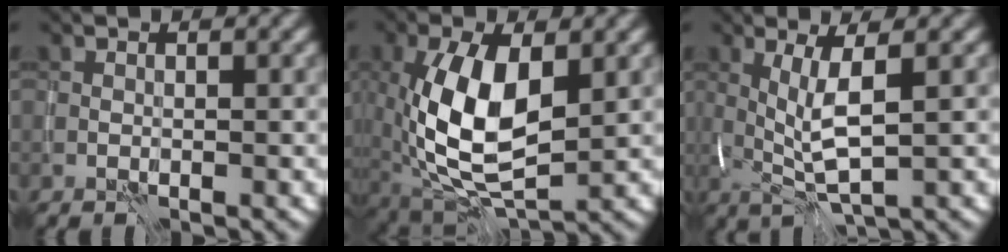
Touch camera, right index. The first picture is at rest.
{"total": 10.1, "force": [0.3, 5.1, 8.7], "torque": [-0.184, -0.003, 0.008]}
{"total": 4.6, "force": [0.5, 1.0, 4.5], "torque": [-0.095, -0.008, 0.016]}